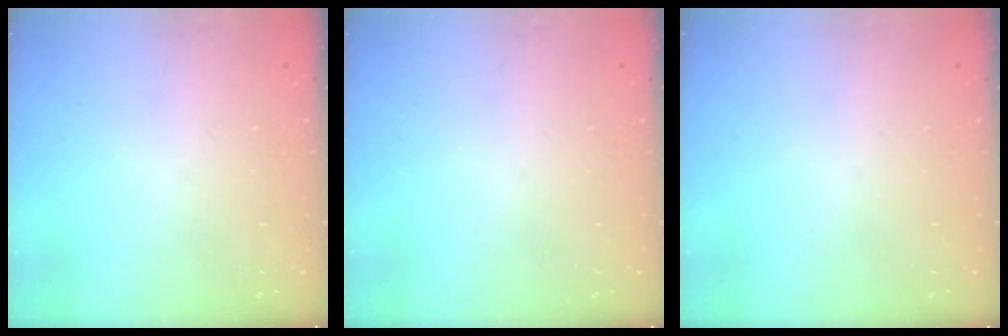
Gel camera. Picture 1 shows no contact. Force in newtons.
{"total": 0.0}
{"total": 0.0}